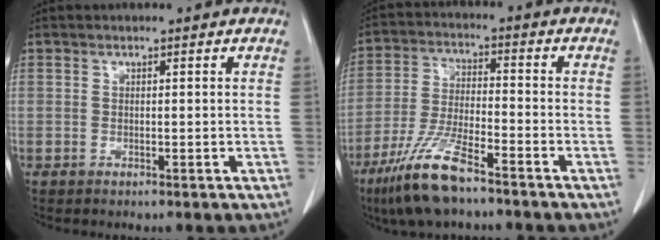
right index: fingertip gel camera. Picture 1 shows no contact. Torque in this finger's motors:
{"motor_torque": [0.46, -0.41, 0.27, 0.16]}